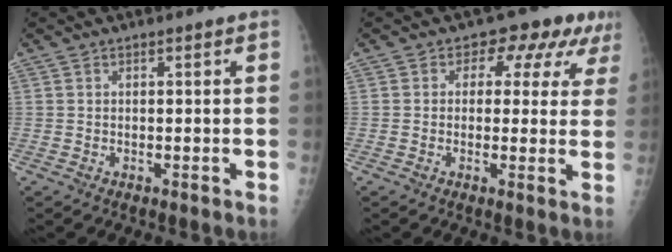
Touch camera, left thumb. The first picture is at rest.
{"total": 7.9, "force": [3.4, 5.4, 4.6], "torque": [-0.001, 0.001, 0.031]}